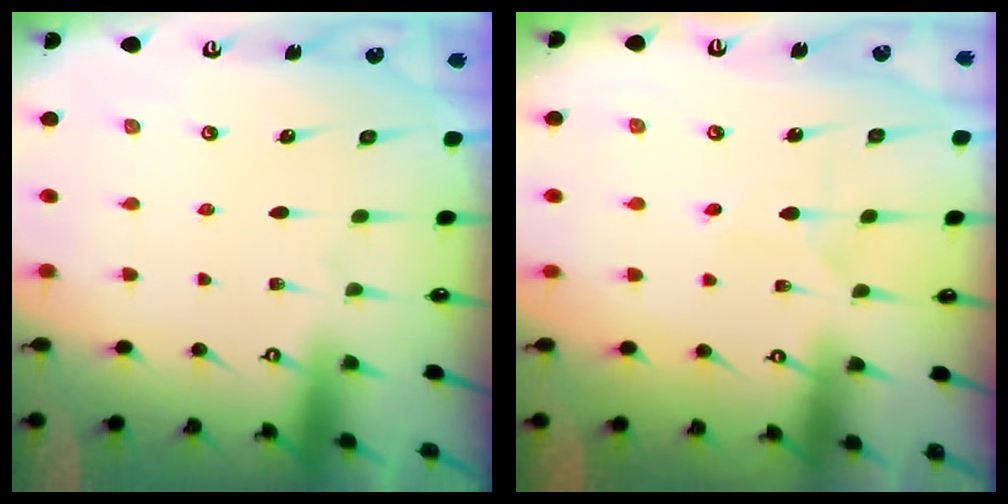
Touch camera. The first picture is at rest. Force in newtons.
{"total": 5.4, "press": 5.4, "slide": 0.3}